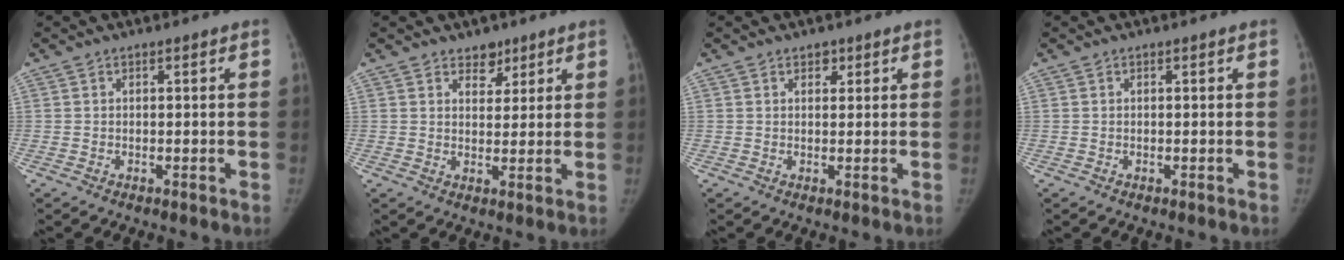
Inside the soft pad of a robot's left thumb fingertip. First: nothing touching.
{"total": 3.6, "force": [2.6, 2.2, 1.0], "torque": [0.009, -0.017, 0.040]}
{"total": 1.7, "force": [1.0, 1.1, 0.6], "torque": [0.003, -0.005, 0.013]}
{"total": 0.0}